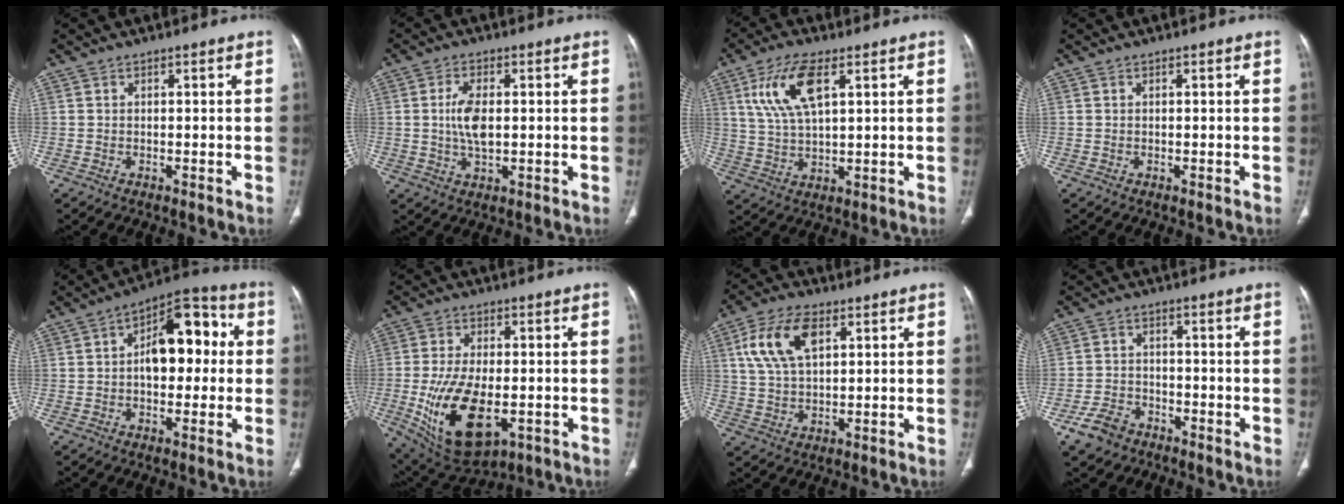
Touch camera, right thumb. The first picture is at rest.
{"total": 6.1, "force": [0.4, 3.1, 5.3], "torque": [-0.105, 0.000, 0.008]}
{"total": 10.9, "force": [4.4, 4.4, 8.9], "torque": [-0.185, -0.005, 0.090]}
{"total": 0.0}
{"total": 13.8, "force": [1.2, 7.8, 11.3], "torque": [-0.128, 0.034, 0.009]}
{"total": 16.5, "force": [-3.7, 8.8, 13.5], "torque": [-0.246, -0.010, -0.041]}
{"total": 11.3, "force": [4.2, 6.0, 8.6], "torque": [-0.167, 0.000, 0.082]}
{"total": 5.8, "force": [-3.7, 3.8, 2.2], "torque": [-0.041, 0.020, -0.065]}